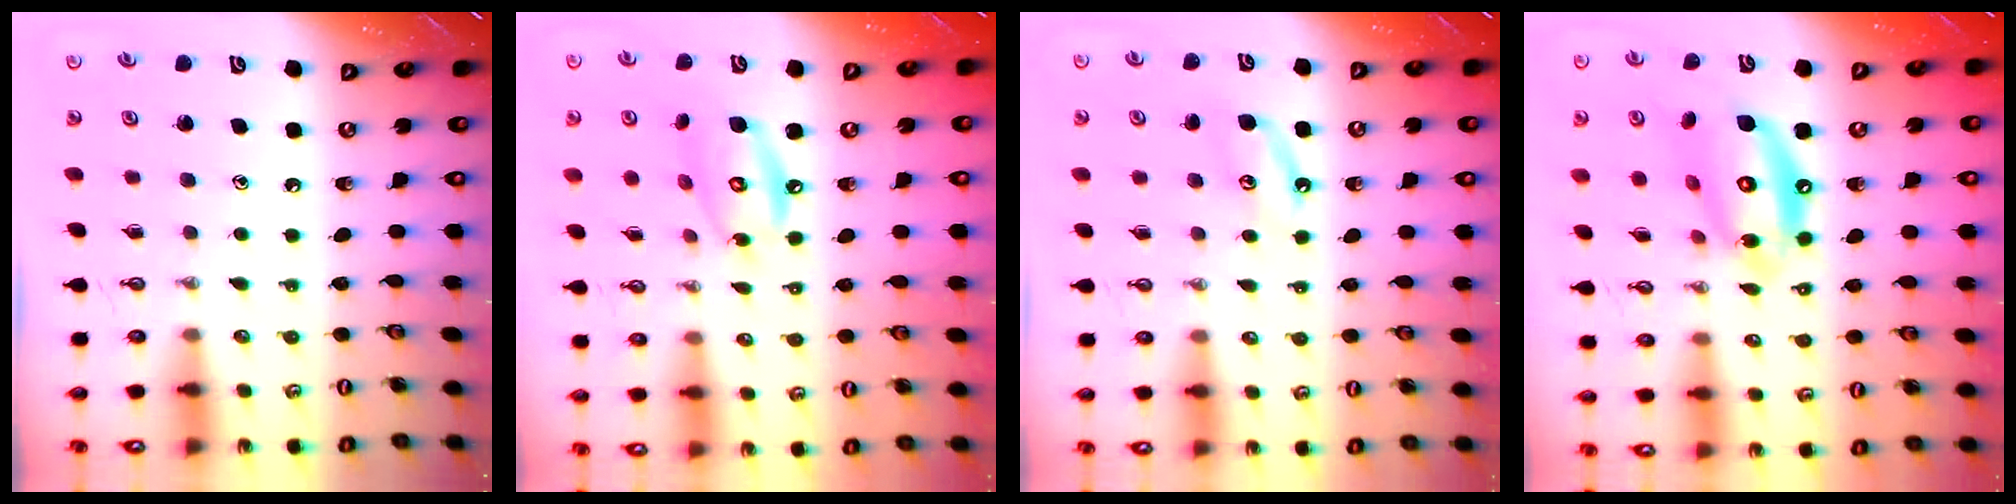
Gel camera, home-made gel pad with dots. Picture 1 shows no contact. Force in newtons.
{"total": 11.0, "press": 11.0, "slide": 0.7}
{"total": 4.5, "press": 4.4, "slide": 0.8}
{"total": 15.6, "press": 15.5, "slide": 1.3}